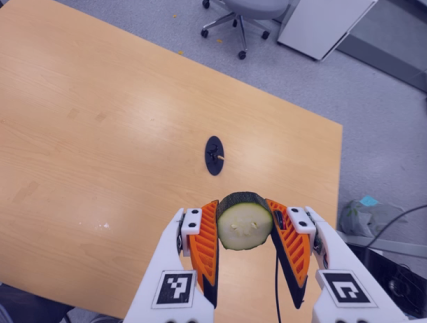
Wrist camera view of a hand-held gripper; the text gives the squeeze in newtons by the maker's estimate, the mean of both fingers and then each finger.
{"total": 11.3, "left": 11.1, "right": 11.5}